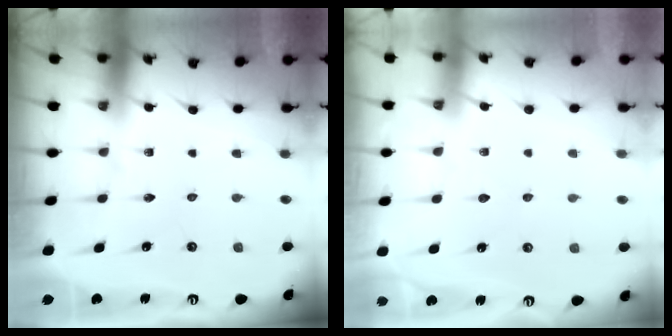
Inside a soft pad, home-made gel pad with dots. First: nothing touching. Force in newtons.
{"total": 5.0, "press": 4.9, "slide": 0.7}